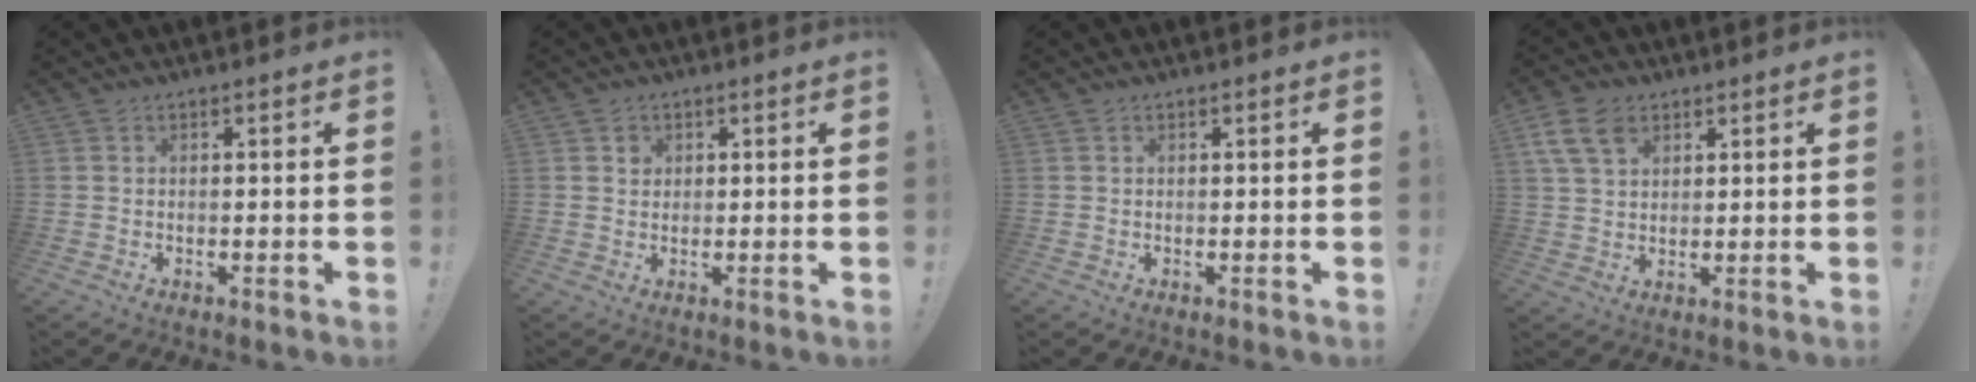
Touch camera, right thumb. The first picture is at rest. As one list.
[{"total": 1.9, "force": [0.9, 1.7, 0.3], "torque": [0.007, -0.006, 0.012]}, {"total": 0.0}, {"total": 8.9, "force": [4.6, 5.7, 5.0], "torque": [-0.102, -0.008, 0.092]}]